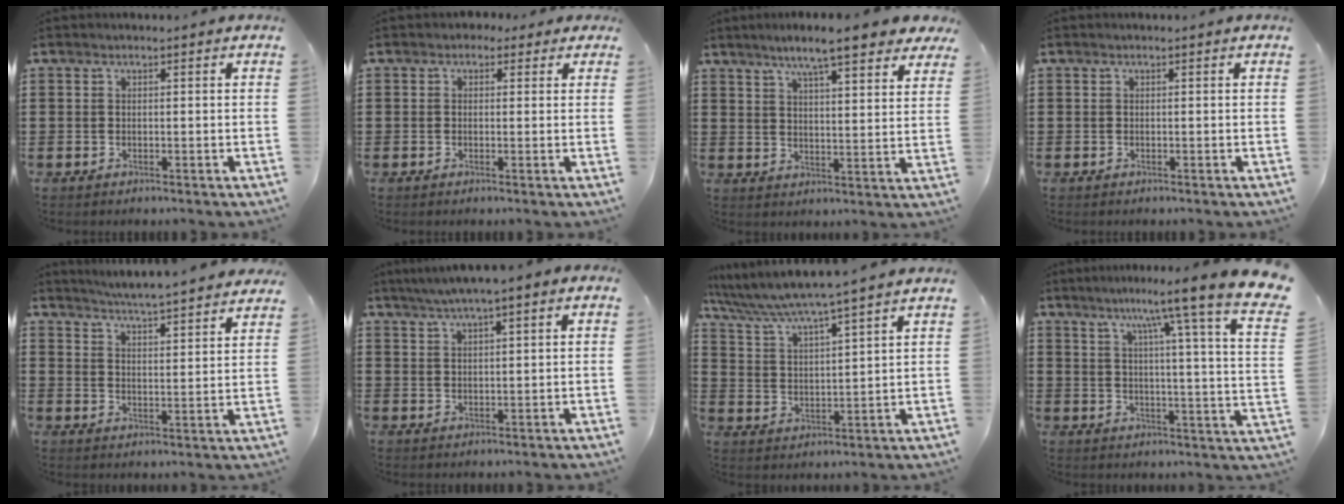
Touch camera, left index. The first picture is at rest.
{"total": 1.4, "force": [0.6, 1.2, 0.4], "torque": [-0.014, 0.008, 0.009]}
{"total": 7.9, "force": [6.5, 0.6, 4.4], "torque": [-0.090, -0.021, 0.110]}
{"total": 0.0}
{"total": 4.5, "force": [4.4, -0.7, 0.6], "torque": [-0.032, -0.033, 0.073]}
{"total": 2.9, "force": [1.9, -0.1, 2.2], "torque": [-0.045, 0.001, 0.034]}
{"total": 5.0, "force": [4.5, -0.8, 2.1], "torque": [-0.062, -0.033, 0.069]}
{"total": 10.1, "force": [7.9, -1.4, 6.1], "torque": [-0.120, -0.063, 0.110]}